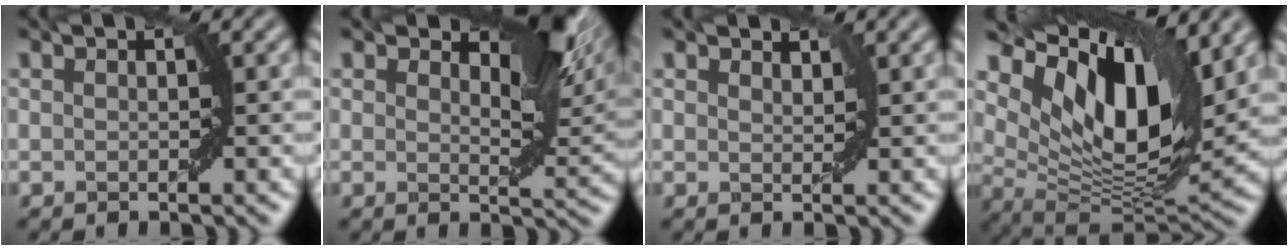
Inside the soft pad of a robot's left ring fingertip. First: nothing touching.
{"total": 6.3, "force": [3.2, 2.7, 4.6], "torque": [-0.055, -0.003, 0.043]}
{"total": 1.1, "force": [1.1, 0.2, 0.0], "torque": [-0.001, -0.001, 0.019]}
{"total": 12.3, "force": [5.7, 5.7, 9.3], "torque": [-0.154, -0.002, 0.108]}